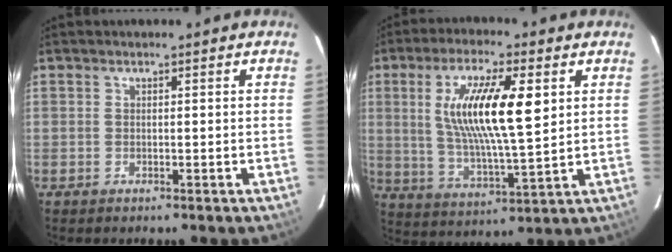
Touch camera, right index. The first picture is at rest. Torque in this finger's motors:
{"motor_torque": [1.36, 0.11, 1.05, 0.21]}